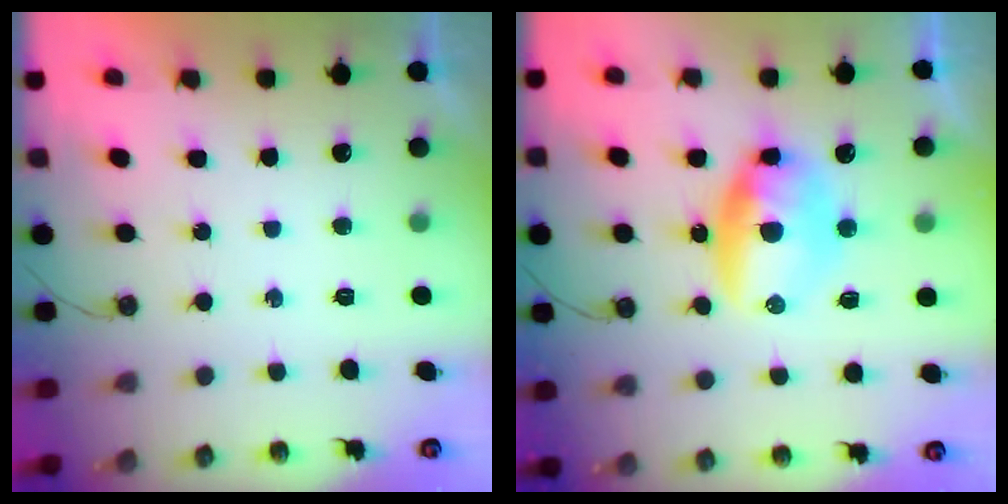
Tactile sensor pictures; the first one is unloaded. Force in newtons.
{"total": 15.3, "press": 11.5, "slide": 10.2}